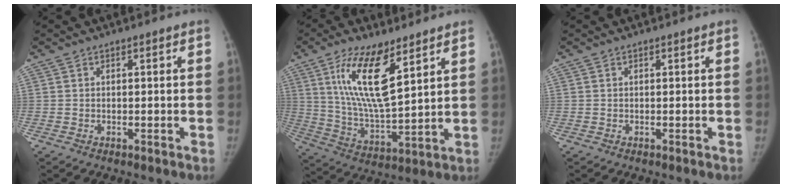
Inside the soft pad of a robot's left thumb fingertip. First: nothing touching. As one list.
[{"total": 15.6, "force": [7.8, 5.1, 12.5], "torque": [-0.222, -0.043, 0.153]}, {"total": 0.0}]